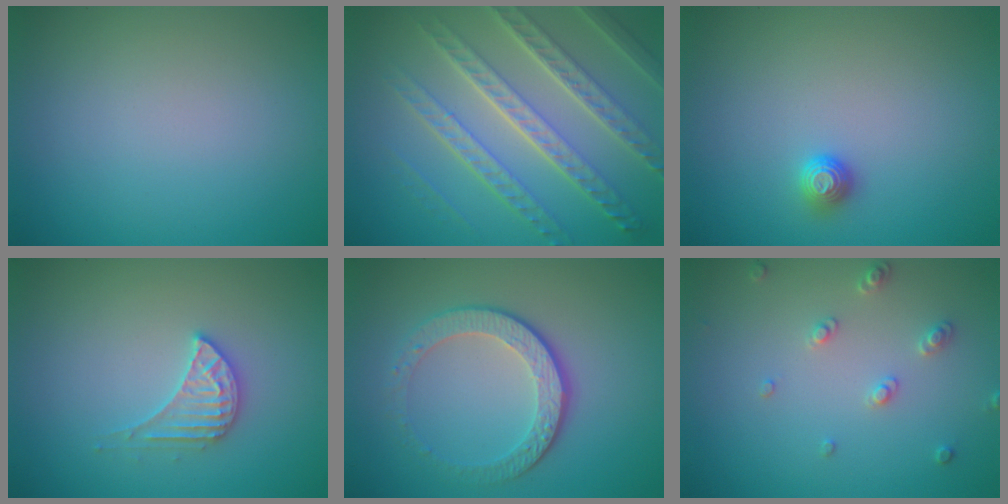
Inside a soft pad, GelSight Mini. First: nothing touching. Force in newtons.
{"total": 7.8, "press": 5.5, "slide": 5.5}
{"total": 1.1, "press": 1.1, "slide": 0.4}
{"total": 2.6, "press": 2.6, "slide": 0.2}
{"total": 4.4, "press": 3.2, "slide": 2.9}
{"total": 1.9, "press": 1.8, "slide": 0.5}